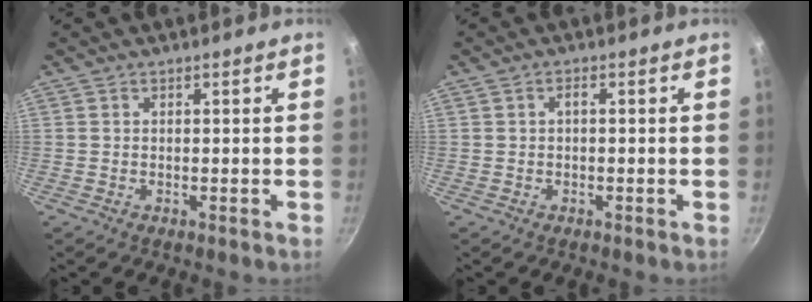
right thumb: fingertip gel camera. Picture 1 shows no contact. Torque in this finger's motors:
{"motor_torque": [0.20, -0.03, 0.73, 0.15, -0.01]}